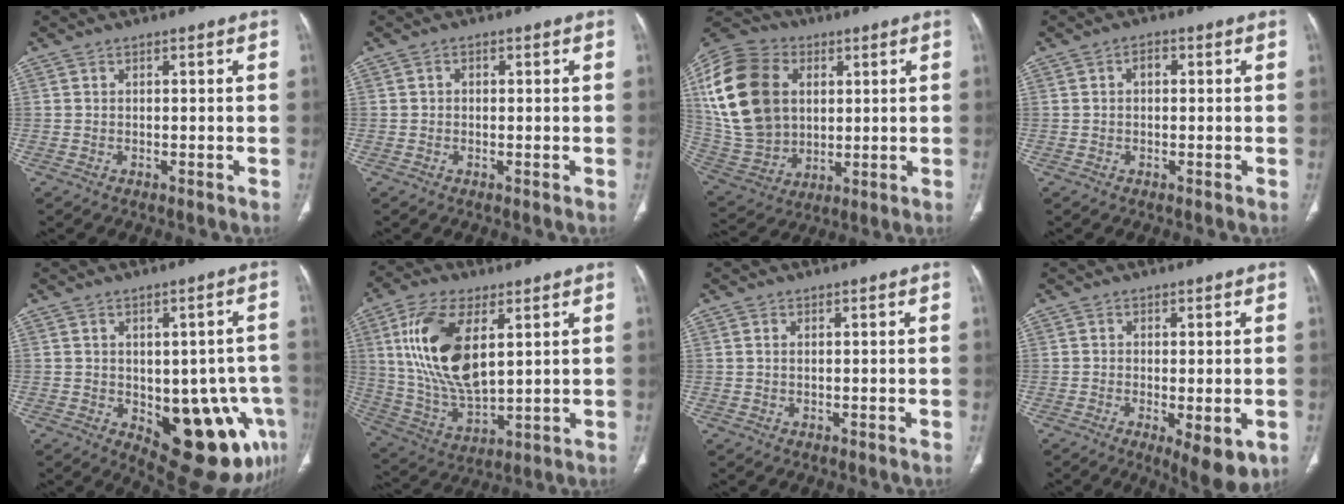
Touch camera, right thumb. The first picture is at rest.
{"total": 0.9, "force": [0.1, 0.8, 0.4], "torque": [-0.002, 0.002, -0.002]}
{"total": 23.9, "force": [5.4, 17.5, 15.4], "torque": [-0.314, 0.003, 0.110]}
{"total": 1.9, "force": [0.2, 1.2, 1.4], "torque": [-0.021, 0.008, 0.001]}
{"total": 17.9, "force": [-5.5, 8.9, 14.5], "torque": [-0.120, 0.012, -0.044]}
{"total": 17.9, "force": [5.2, 8.5, 14.9], "torque": [-0.291, -0.020, 0.107]}
{"total": 0.5, "force": [0.2, 0.2, 0.5], "torque": [-0.014, 0.004, 0.005]}
{"total": 7.8, "force": [-2.5, 2.8, 6.8], "torque": [-0.095, -0.016, -0.032]}